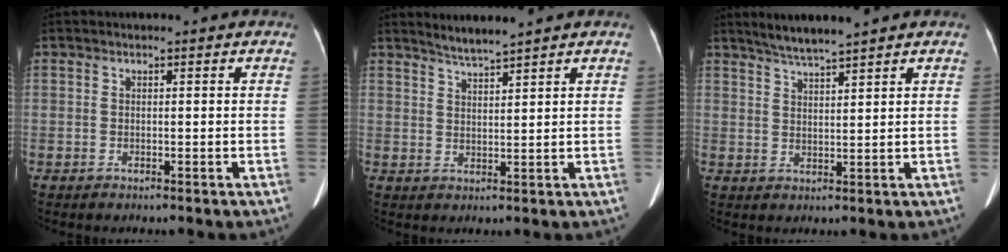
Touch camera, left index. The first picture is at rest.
{"total": 3.1, "force": [2.9, -0.8, 0.9], "torque": [-0.022, -0.002, 0.061]}
{"total": 4.8, "force": [4.2, -0.7, 2.2], "torque": [-0.045, 0.006, 0.082]}